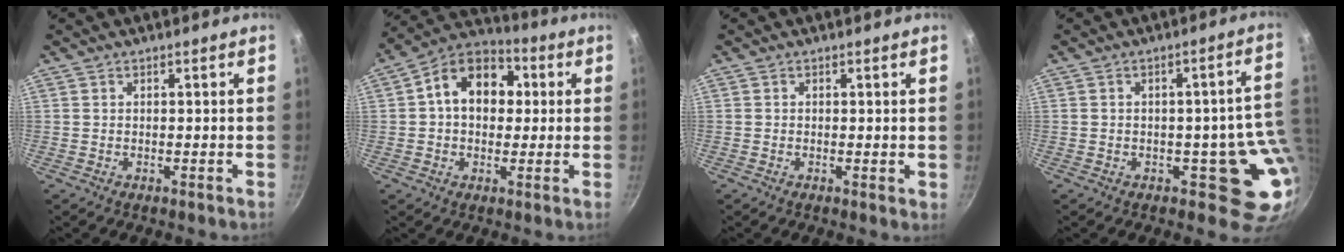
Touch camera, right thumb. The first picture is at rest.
{"total": 13.6, "force": [2.0, 10.0, 9.0], "torque": [-0.101, 0.026, 0.012]}
{"total": 0.8, "force": [0.1, 0.3, 0.7], "torque": [-0.010, -0.002, -0.002]}
{"total": 9.5, "force": [-0.3, 6.0, 7.4], "torque": [-0.021, 0.002, 0.000]}